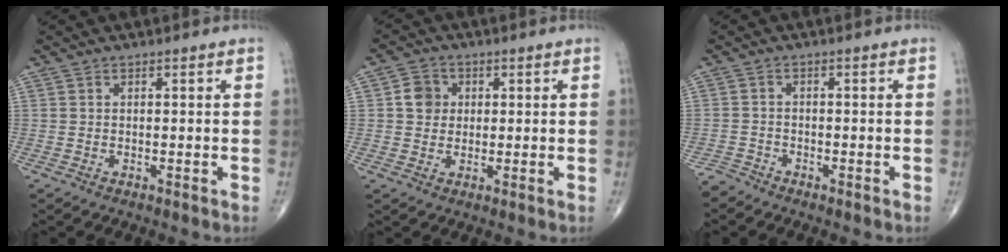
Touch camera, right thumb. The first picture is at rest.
{"total": 4.5, "force": [0.8, 4.1, 1.8], "torque": [-0.011, 0.002, 0.006]}
{"total": 2.1, "force": [-2.0, 0.5, -0.4], "torque": [0.011, -0.005, -0.046]}